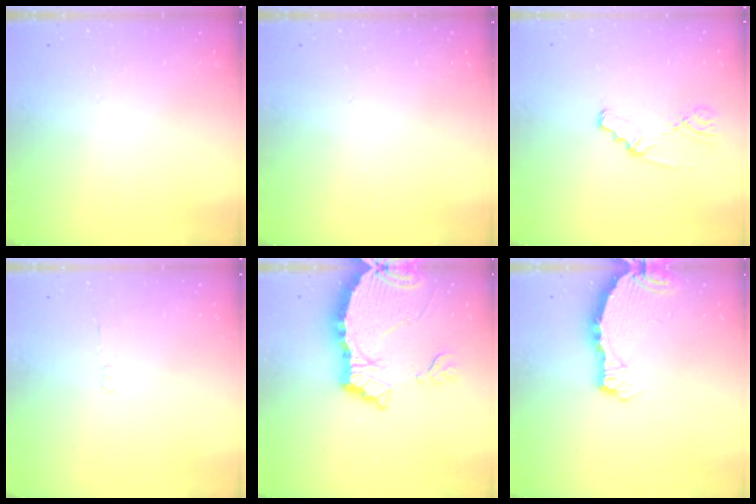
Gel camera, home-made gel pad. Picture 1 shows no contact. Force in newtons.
{"total": 0.0}
{"total": 1.8, "press": 1.8, "slide": 0.3}
{"total": 1.1, "press": 1.0, "slide": 0.3}
{"total": 7.7, "press": 7.7, "slide": 0.7}
{"total": 3.8, "press": 3.8, "slide": 0.3}